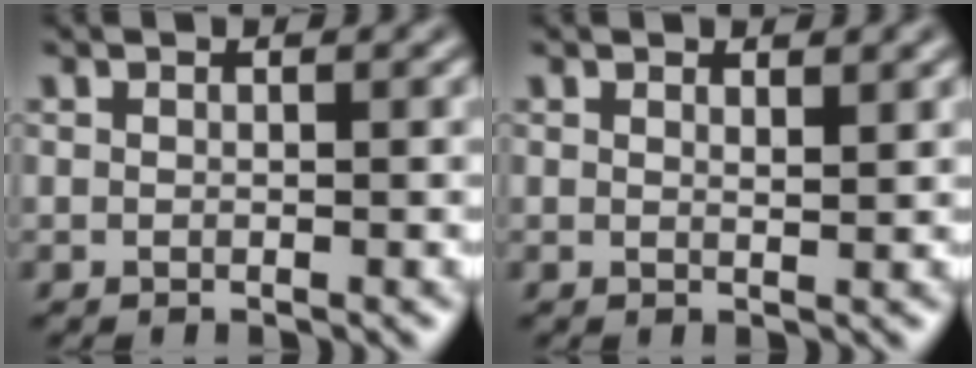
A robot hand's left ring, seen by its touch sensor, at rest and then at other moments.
{"total": 0.9, "force": [0.8, 0.1, 0.4], "torque": [-0.006, -0.001, 0.014]}